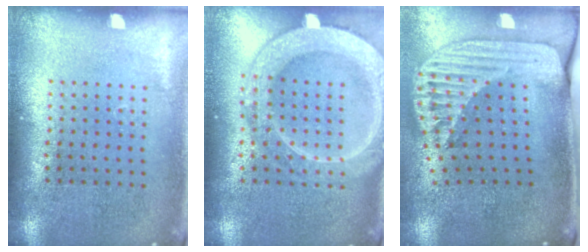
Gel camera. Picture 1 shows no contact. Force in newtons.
{"total": 4.0, "press": 4.0, "slide": 0.5}
{"total": 2.6, "press": 1.8, "slide": 1.9}